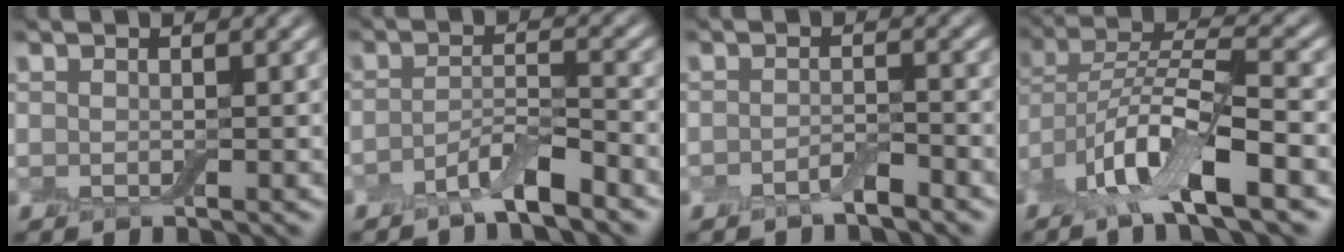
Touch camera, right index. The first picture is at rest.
{"total": 3.5, "force": [-2.6, 0.6, 2.3], "torque": [-0.042, 0.005, -0.057]}
{"total": 1.5, "force": [-1.1, 0.3, 0.9], "torque": [-0.019, 0.004, -0.023]}
{"total": 9.5, "force": [-4.8, 2.7, 7.7], "torque": [-0.146, 0.005, -0.098]}